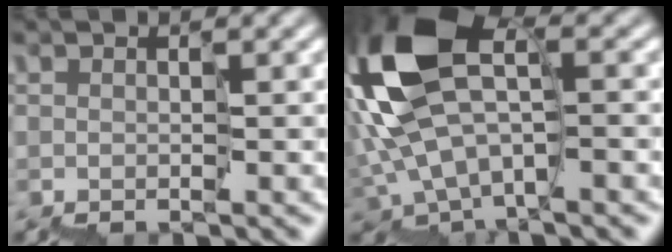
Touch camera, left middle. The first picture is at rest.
{"total": 11.2, "force": [0.9, 5.3, 9.8], "torque": [-0.226, 0.019, 0.007]}